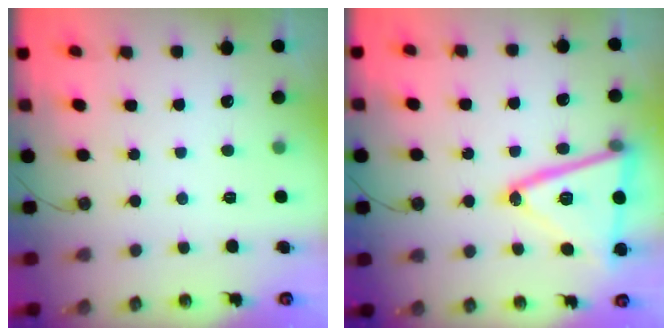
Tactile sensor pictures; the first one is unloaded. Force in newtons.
{"total": 22.3, "press": 22.1, "slide": 3.4}